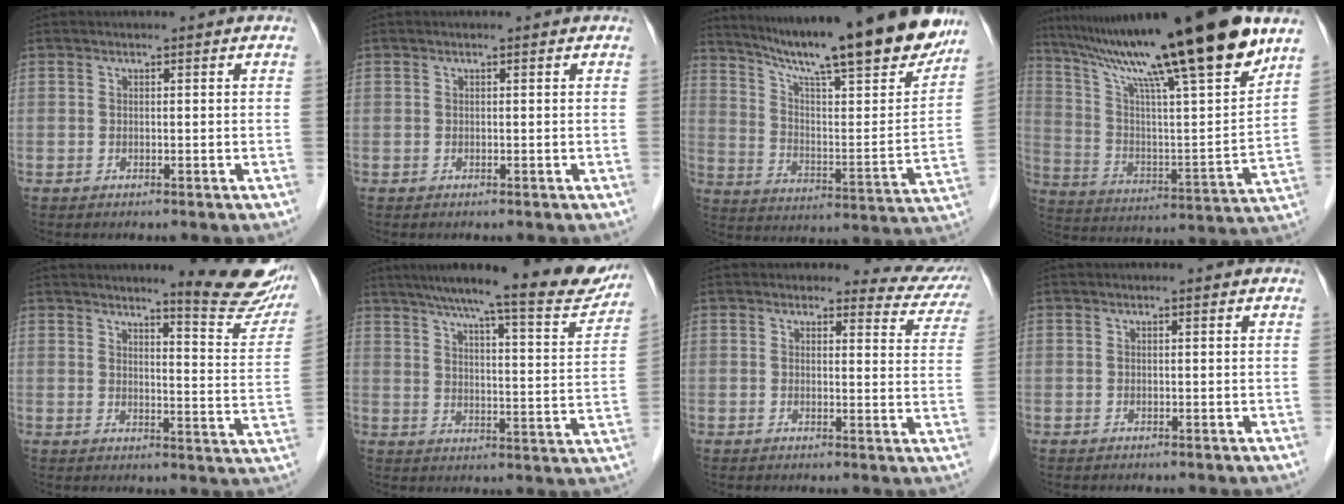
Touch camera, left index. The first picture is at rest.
{"total": 0.0}
{"total": 24.3, "force": [20.6, 2.0, 12.8], "torque": [-0.207, -0.034, 0.298]}
{"total": 26.3, "force": [19.5, 1.0, 17.6], "torque": [-0.300, -0.005, 0.318]}
{"total": 12.1, "force": [10.6, 0.6, 5.8], "torque": [-0.056, -0.049, 0.116]}
{"total": 19.5, "force": [17.0, 1.8, 9.4], "torque": [-0.133, -0.021, 0.215]}
{"total": 7.1, "force": [6.7, 2.3, 0.0], "torque": [0.027, -0.027, 0.044]}
{"total": 0.0}